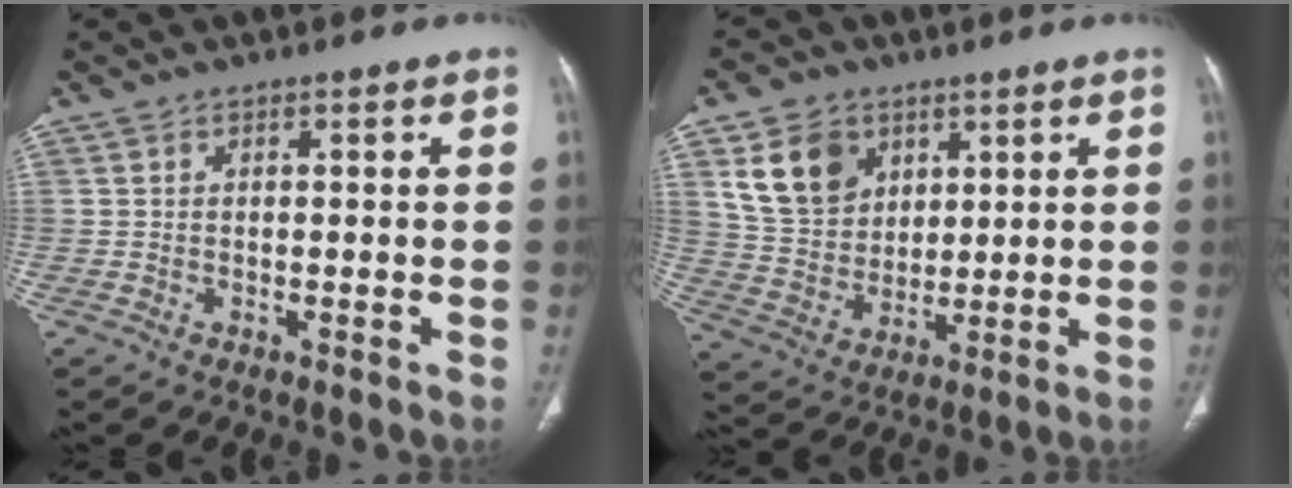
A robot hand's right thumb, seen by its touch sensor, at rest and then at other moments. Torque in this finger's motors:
{"motor_torque": [0.25, 2.33, 0.57, -0.40, 0.16]}